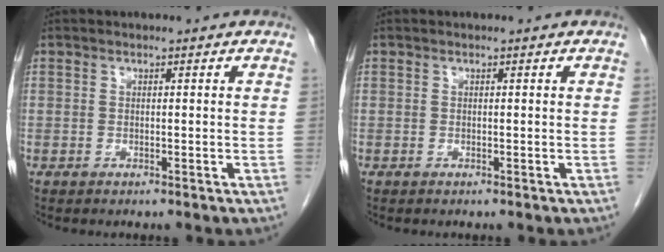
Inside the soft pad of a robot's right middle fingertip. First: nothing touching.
{"total": 0.0}